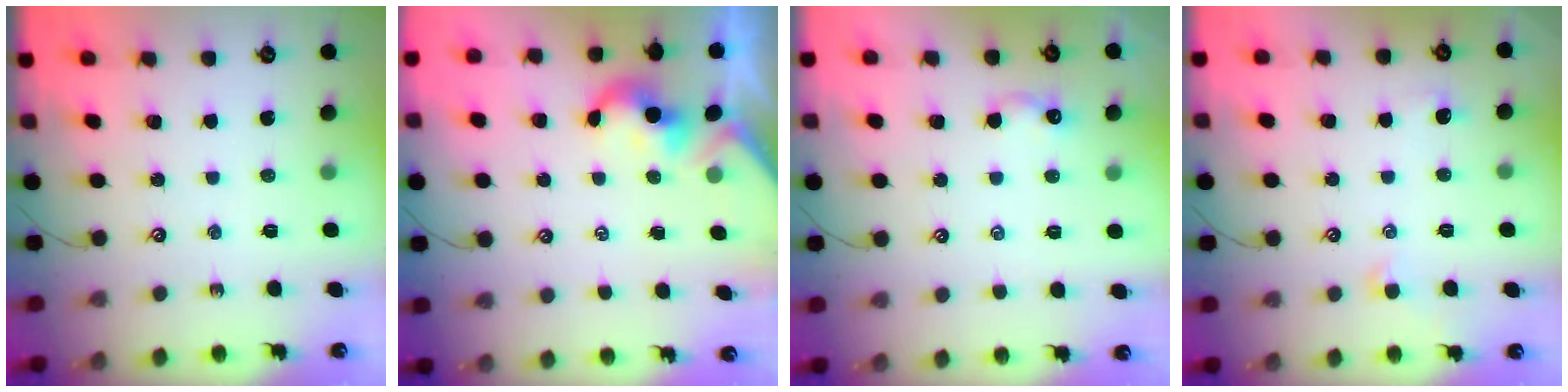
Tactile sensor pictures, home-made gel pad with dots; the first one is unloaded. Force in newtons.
{"total": 1.0, "press": 0.9, "slide": 0.5}
{"total": 1.6, "press": 1.6, "slide": 0.4}
{"total": 0.9, "press": 0.6, "slide": 0.6}